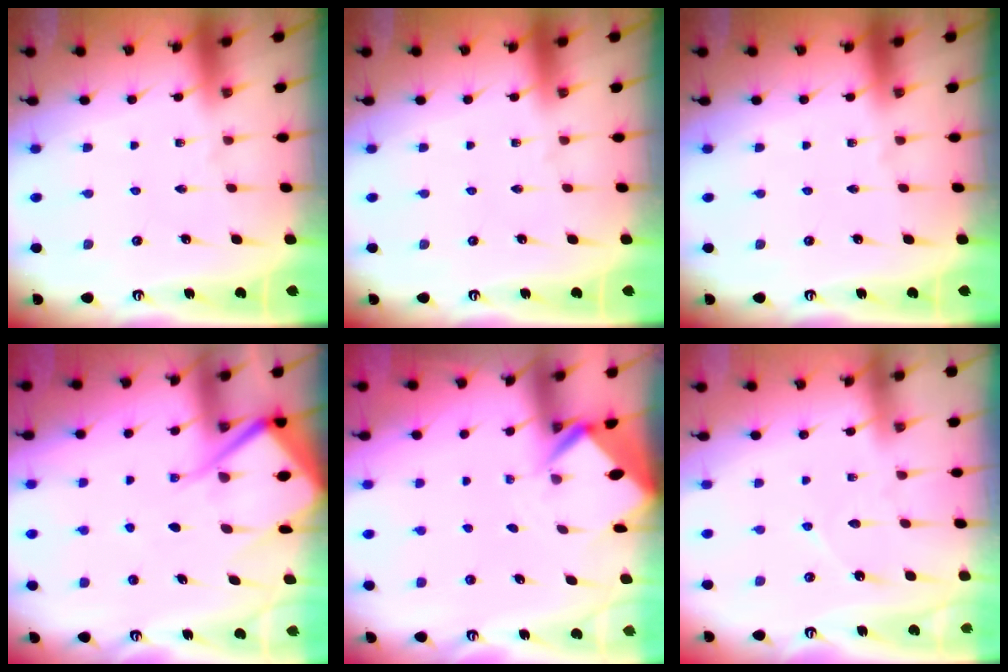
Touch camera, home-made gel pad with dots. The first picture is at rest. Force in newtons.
{"total": 0.0}
{"total": 0.0}
{"total": 12.0, "press": 12.0, "slide": 1.3}
{"total": 3.1, "press": 3.1, "slide": 0.1}
{"total": 3.1, "press": 3.1, "slide": 0.3}